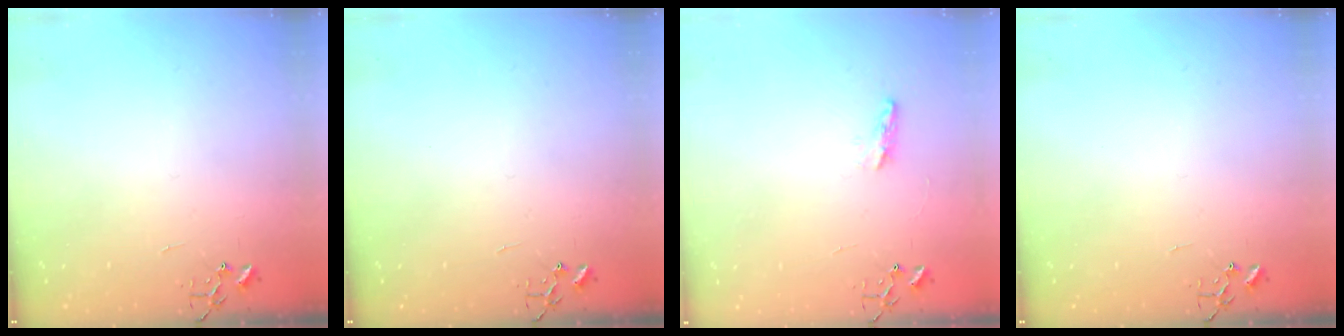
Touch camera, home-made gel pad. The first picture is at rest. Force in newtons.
{"total": 0.0}
{"total": 5.4, "press": 5.3, "slide": 0.6}
{"total": 0.0}